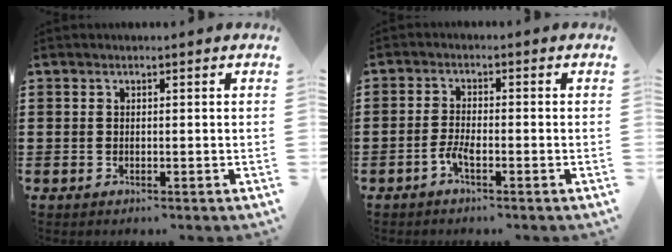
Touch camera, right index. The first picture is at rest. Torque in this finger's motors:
{"motor_torque": [2.14, 0.00, 0.07, 0.06]}